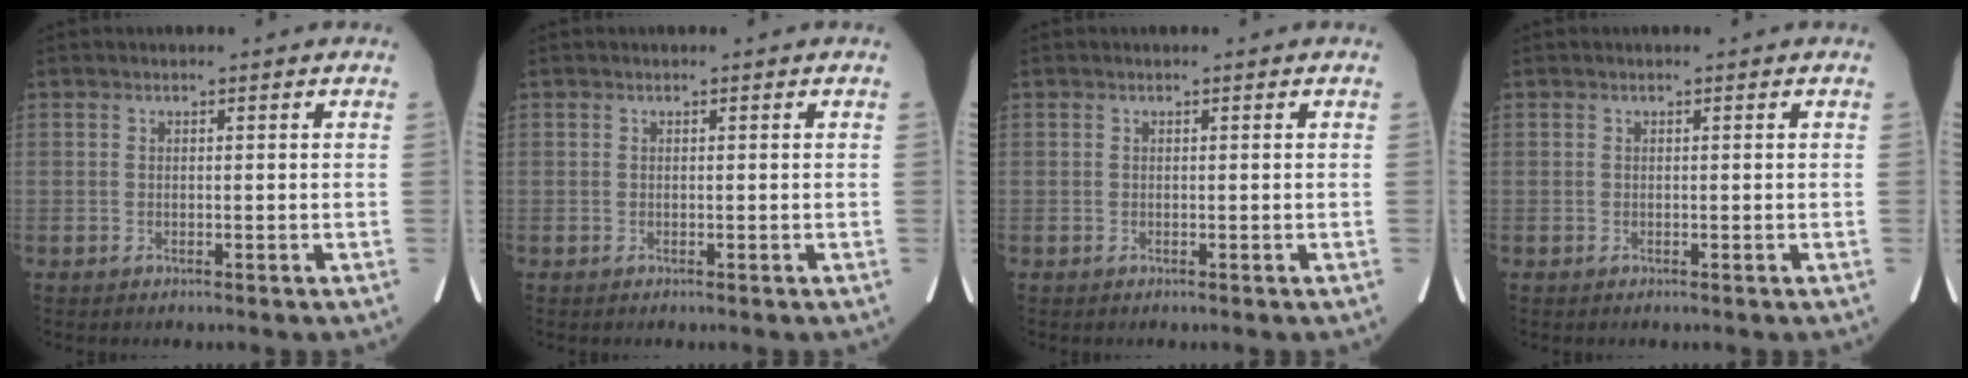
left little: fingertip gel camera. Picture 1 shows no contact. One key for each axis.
{"total": 0.0}
{"total": 0.0}
{"total": 0.0}